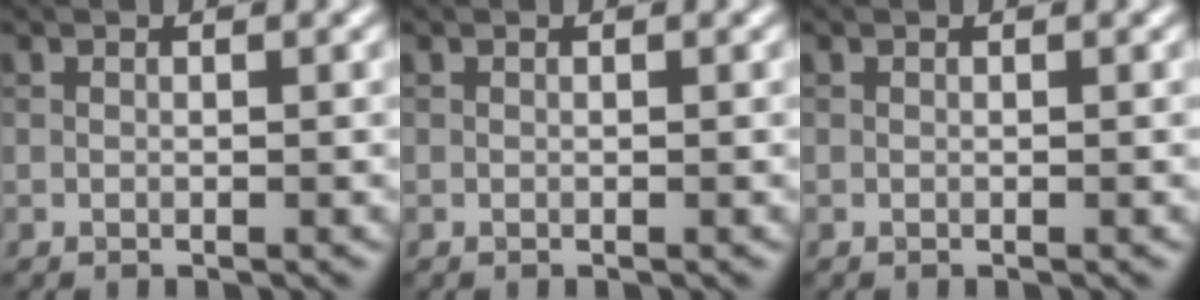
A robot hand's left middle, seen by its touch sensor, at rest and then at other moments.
{"total": 0.0}
{"total": 0.0}